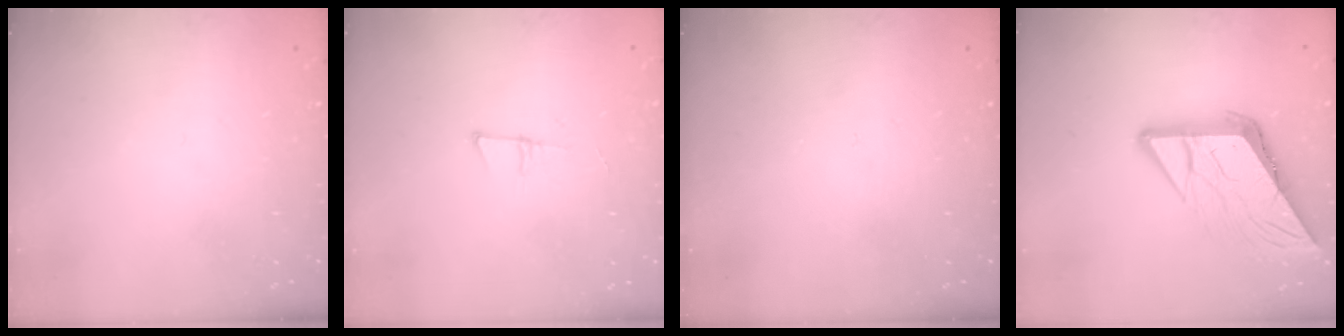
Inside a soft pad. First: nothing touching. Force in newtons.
{"total": 5.4, "press": 4.6, "slide": 2.7}
{"total": 0.0}
{"total": 11.2, "press": 11.2, "slide": 1.1}